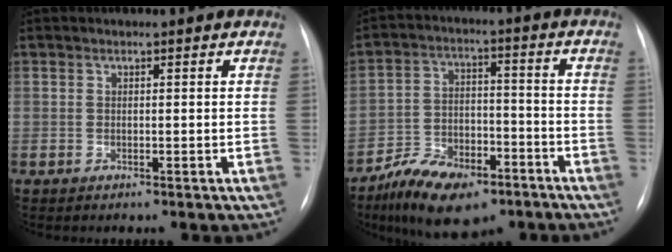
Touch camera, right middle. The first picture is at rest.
{"total": 13.0, "force": [-8.9, 5.9, 7.5], "torque": [-0.128, 0.004, -0.149]}